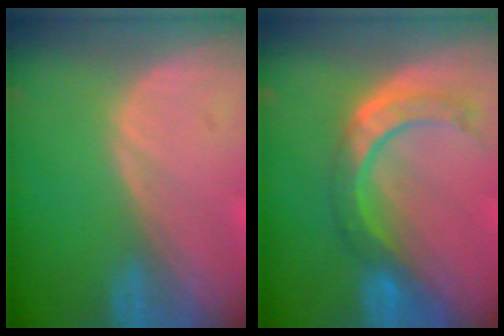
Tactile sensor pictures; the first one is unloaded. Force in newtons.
{"total": 8.4, "press": 7.2, "slide": 4.4}